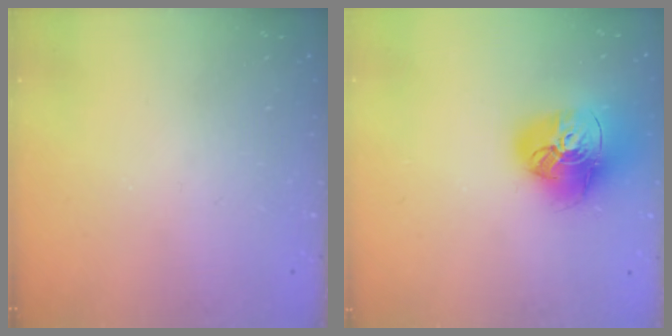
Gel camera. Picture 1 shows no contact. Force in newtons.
{"total": 18.0, "press": 17.9, "slide": 2.0}